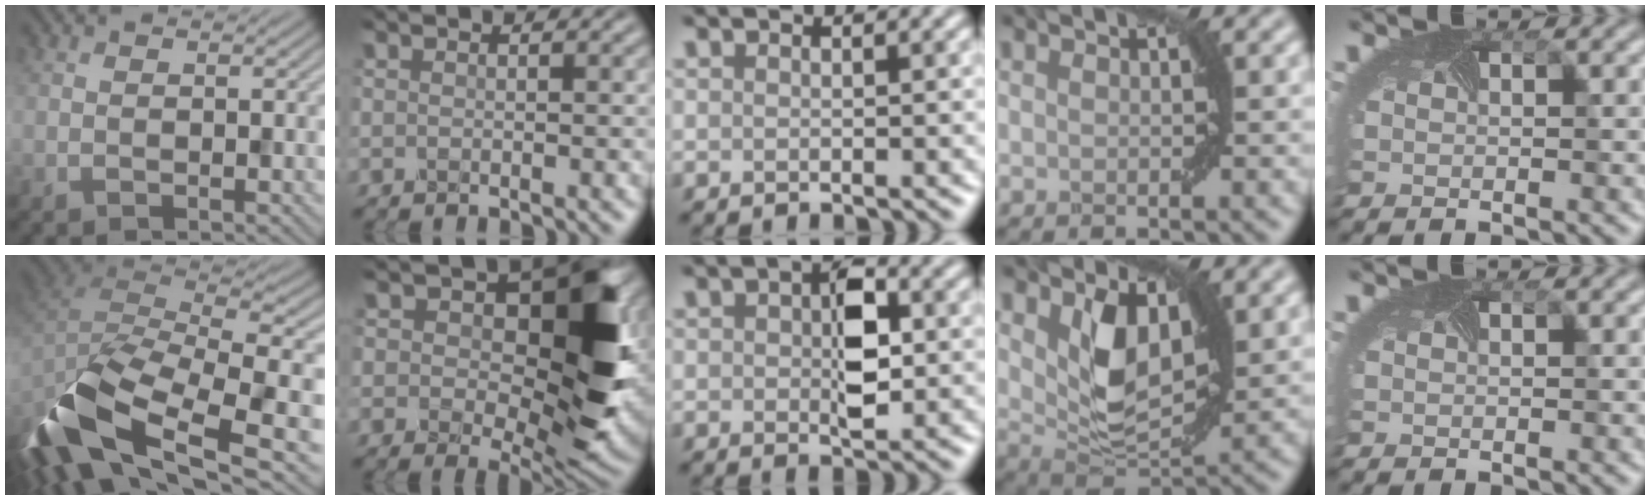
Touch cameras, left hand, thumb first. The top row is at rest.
{"thumb": {"total": 16.9, "force": [-8.0, 6.9, 13.2], "torque": [-0.319, -0.042, -0.127]}, "index": {"total": 12.4, "force": [2.6, 6.8, 10.1], "torque": [-0.128, -0.012, 0.043]}, "middle": {"total": 4.6, "force": [0.2, 2.3, 4.0], "torque": [-0.063, 0.001, 0.001]}, "ring": {"total": 5.6, "force": [1.9, 3.1, 4.2], "torque": [-0.089, -0.010, 0.039]}}